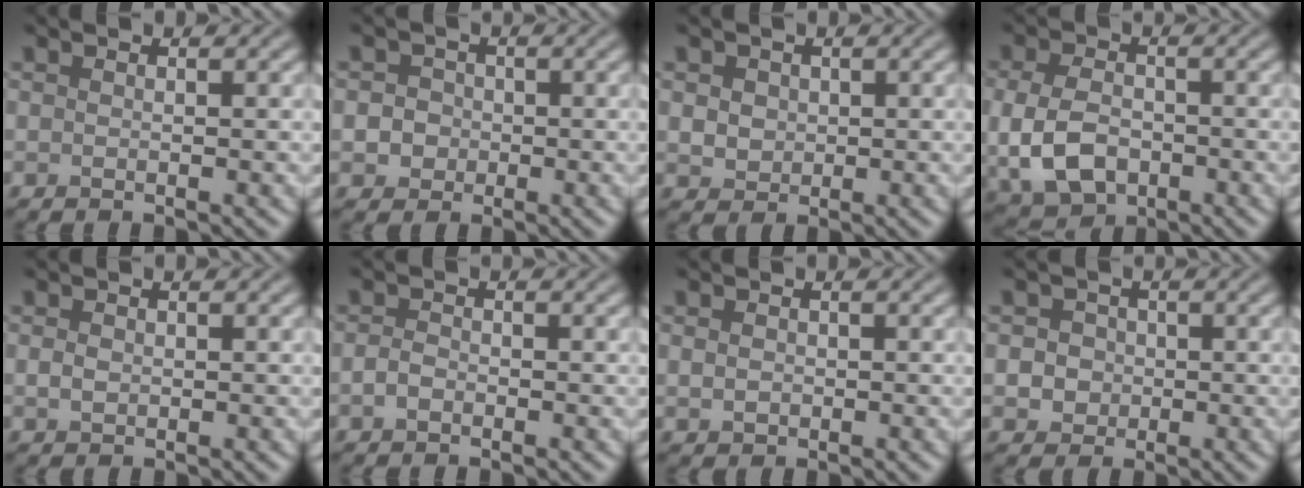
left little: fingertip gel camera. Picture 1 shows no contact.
{"total": 2.6, "force": [0.0, 2.4, 1.0], "torque": [0.007, 0.009, -0.014]}
{"total": 2.3, "force": [0.6, 1.9, 1.1], "torque": [-0.025, 0.005, 0.014]}
{"total": 5.9, "force": [-1.4, 4.0, 4.1], "torque": [-0.095, -0.012, -0.025]}
{"total": 1.0, "force": [0.0, 0.8, 0.6], "torque": [-0.013, -0.001, 0.000]}
{"total": 1.1, "force": [-0.6, 0.7, 0.7], "torque": [-0.015, 0.000, -0.014]}
{"total": 1.1, "force": [0.0, 0.9, 0.6], "torque": [-0.013, -0.002, 0.001]}
{"total": 3.5, "force": [0.3, 3.2, 1.4], "torque": [-0.002, 0.016, -0.010]}